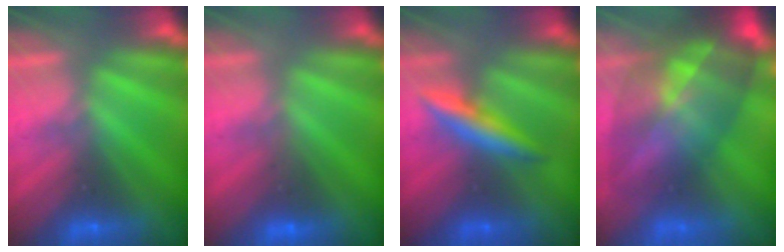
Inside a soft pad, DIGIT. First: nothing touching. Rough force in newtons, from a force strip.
{"total": 3.3}
{"total": 2.6}
{"total": 8.3}